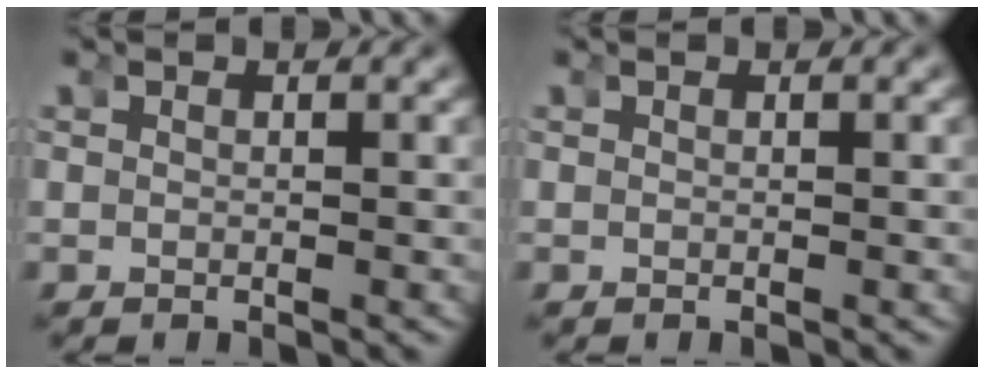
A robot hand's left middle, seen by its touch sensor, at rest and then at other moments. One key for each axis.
{"total": 0.0}